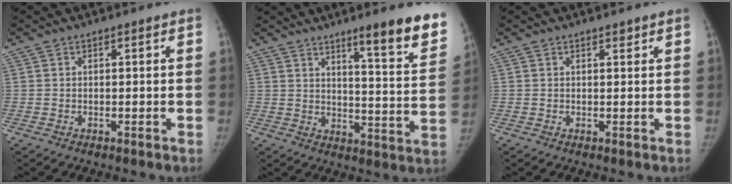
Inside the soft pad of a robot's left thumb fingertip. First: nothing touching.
{"total": 14.7, "force": [9.8, 1.7, 10.8], "torque": [-0.115, -0.069, 0.138]}
{"total": 0.8, "force": [0.6, 0.3, 0.4], "torque": [-0.006, -0.005, 0.010]}